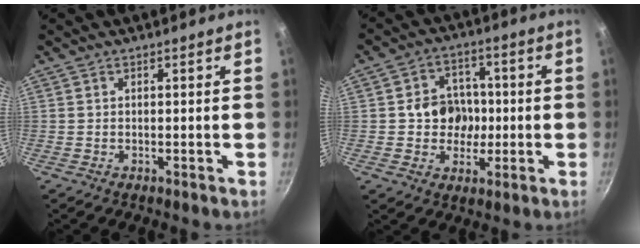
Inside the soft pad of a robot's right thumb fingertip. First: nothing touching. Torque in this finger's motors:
{"motor_torque": [0.88, 0.82, -0.01, 0.16, 0.22]}